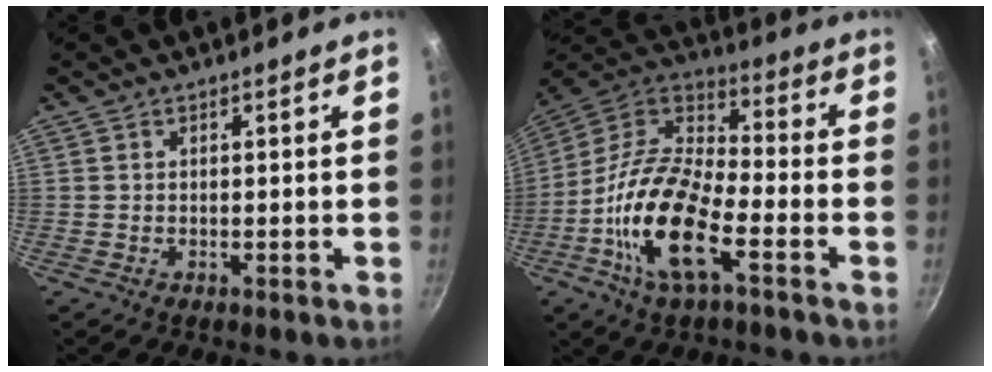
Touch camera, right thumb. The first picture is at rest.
{"total": 18.8, "force": [-6.9, 7.8, 15.6], "torque": [-0.297, 0.042, -0.153]}